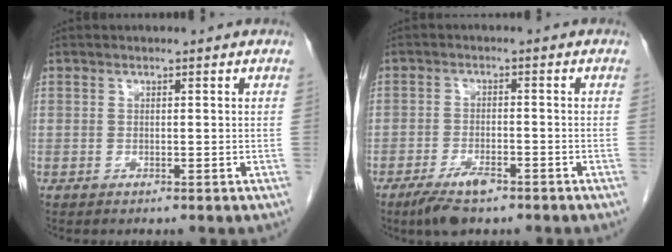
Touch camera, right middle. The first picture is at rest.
{"total": 5.2, "force": [-3.6, 1.5, 3.4], "torque": [-0.072, -0.006, -0.060]}